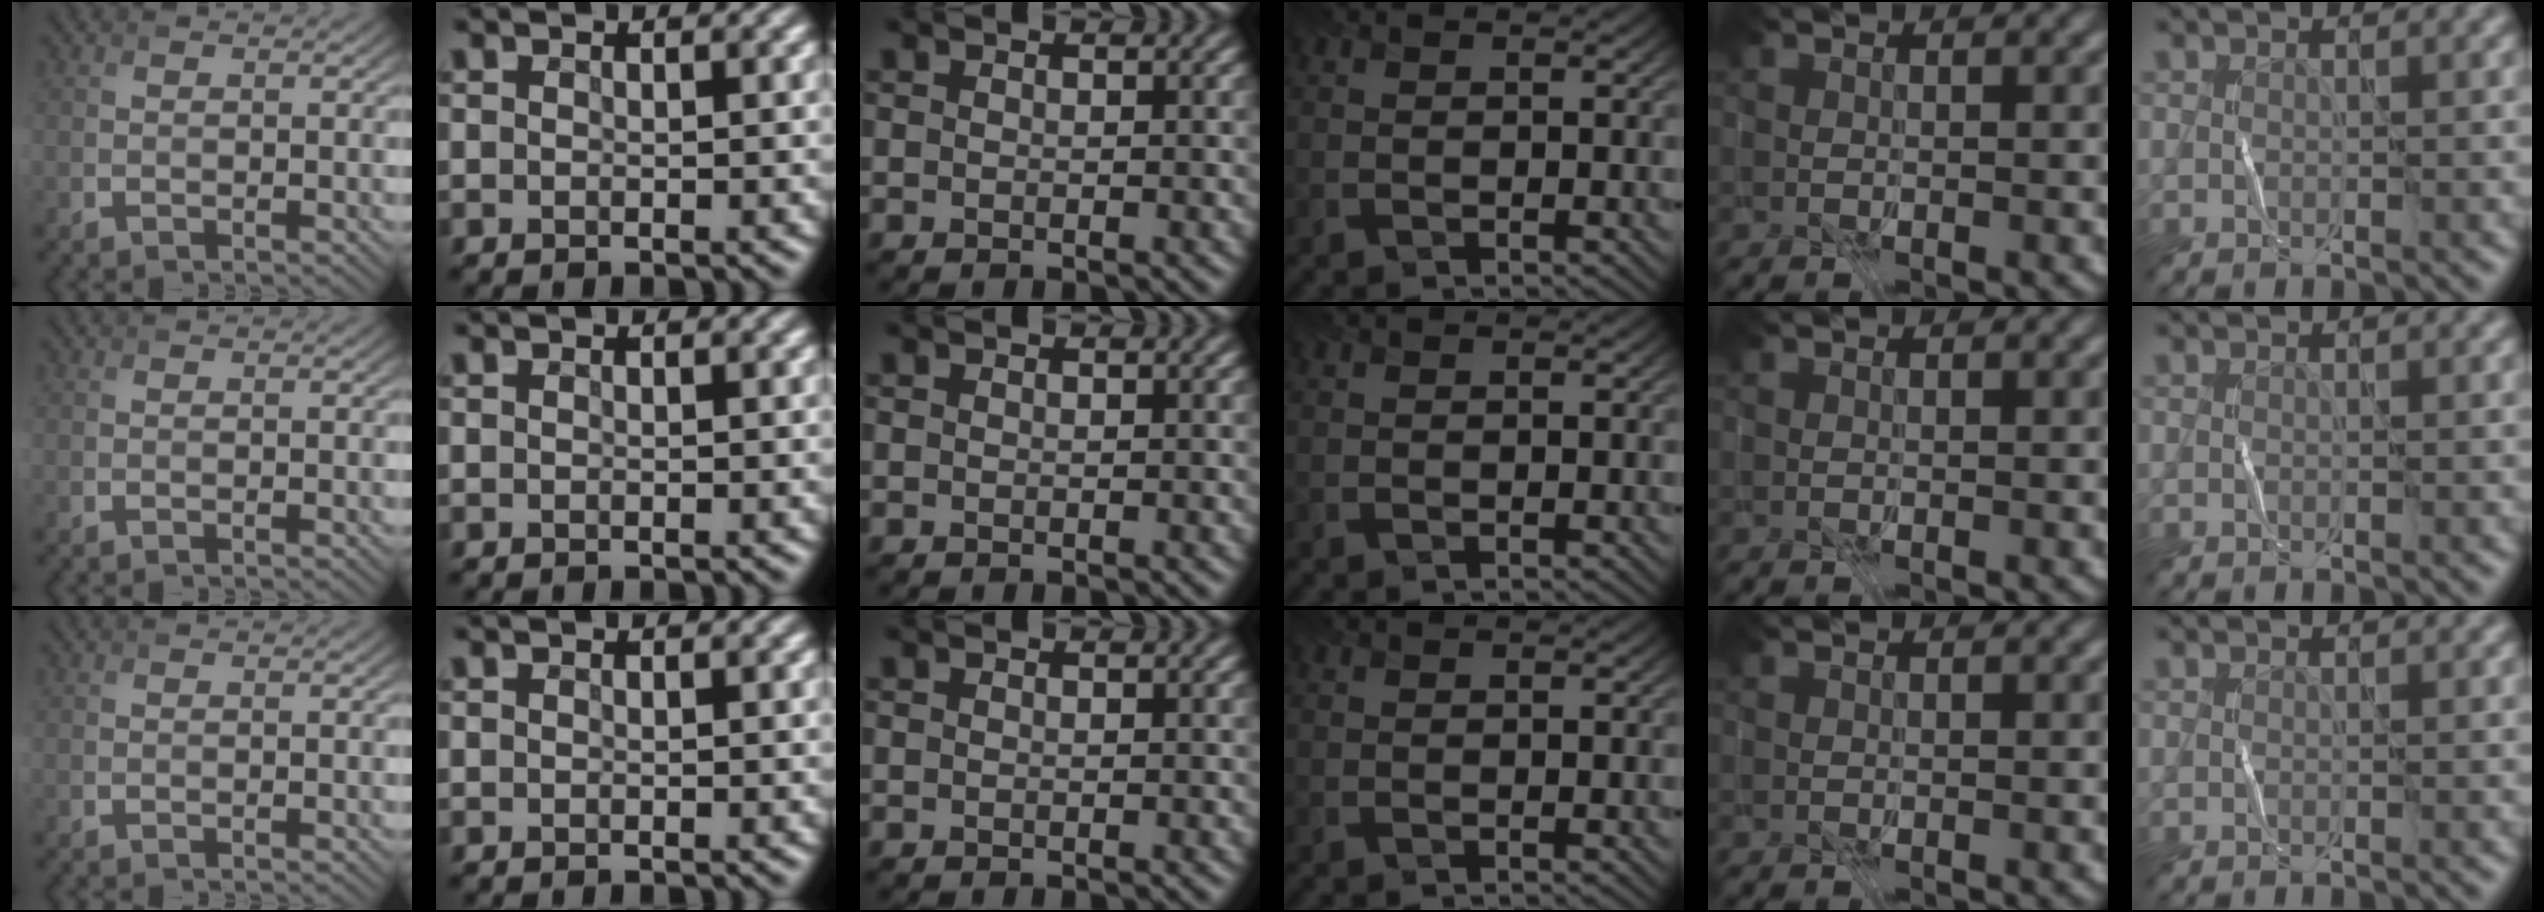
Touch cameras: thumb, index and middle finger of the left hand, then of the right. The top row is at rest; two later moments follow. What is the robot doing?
{"motion": "fold", "object": "file"}